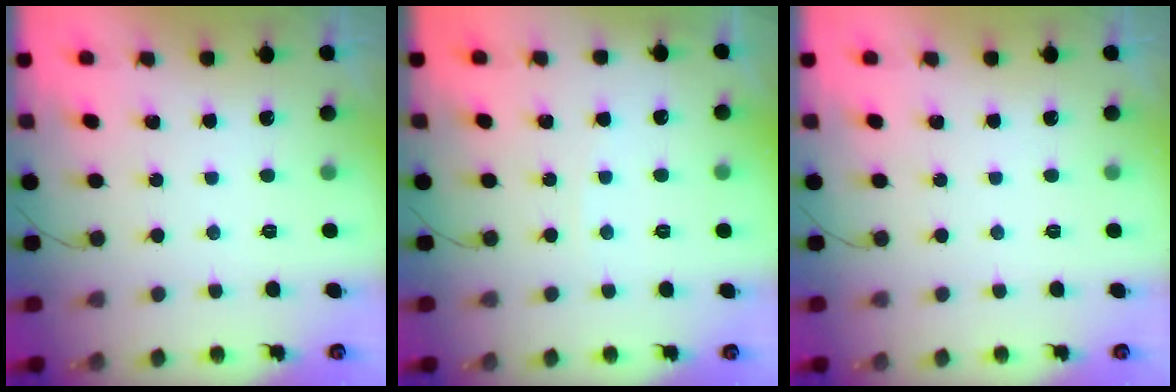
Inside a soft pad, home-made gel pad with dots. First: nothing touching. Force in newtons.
{"total": 2.8, "press": 2.8, "slide": 0.3}
{"total": 0.0}